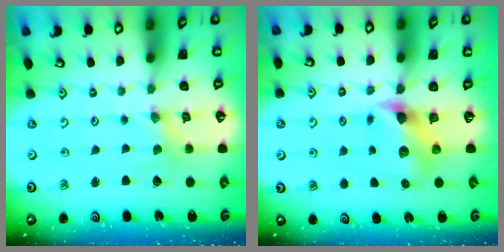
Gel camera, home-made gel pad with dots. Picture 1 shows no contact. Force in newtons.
{"total": 6.9, "press": 6.9, "slide": 0.9}